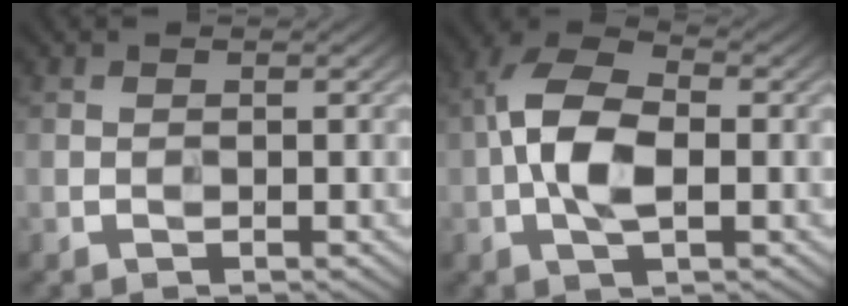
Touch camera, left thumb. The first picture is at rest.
{"total": 8.2, "force": [-1.0, 3.9, 7.2], "torque": [-0.157, 0.017, -0.026]}